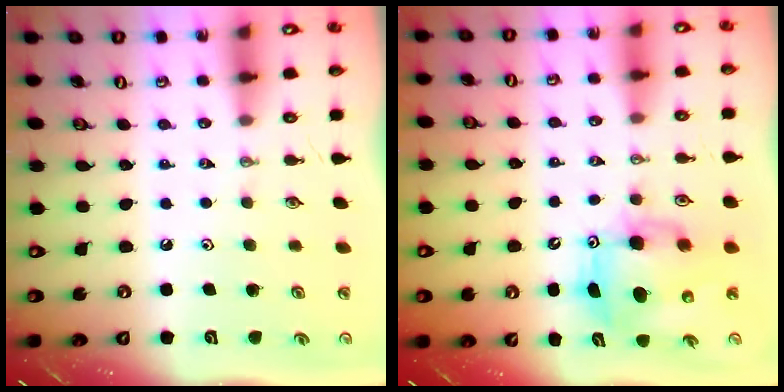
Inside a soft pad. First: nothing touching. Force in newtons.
{"total": 8.6, "press": 8.3, "slide": 2.1}